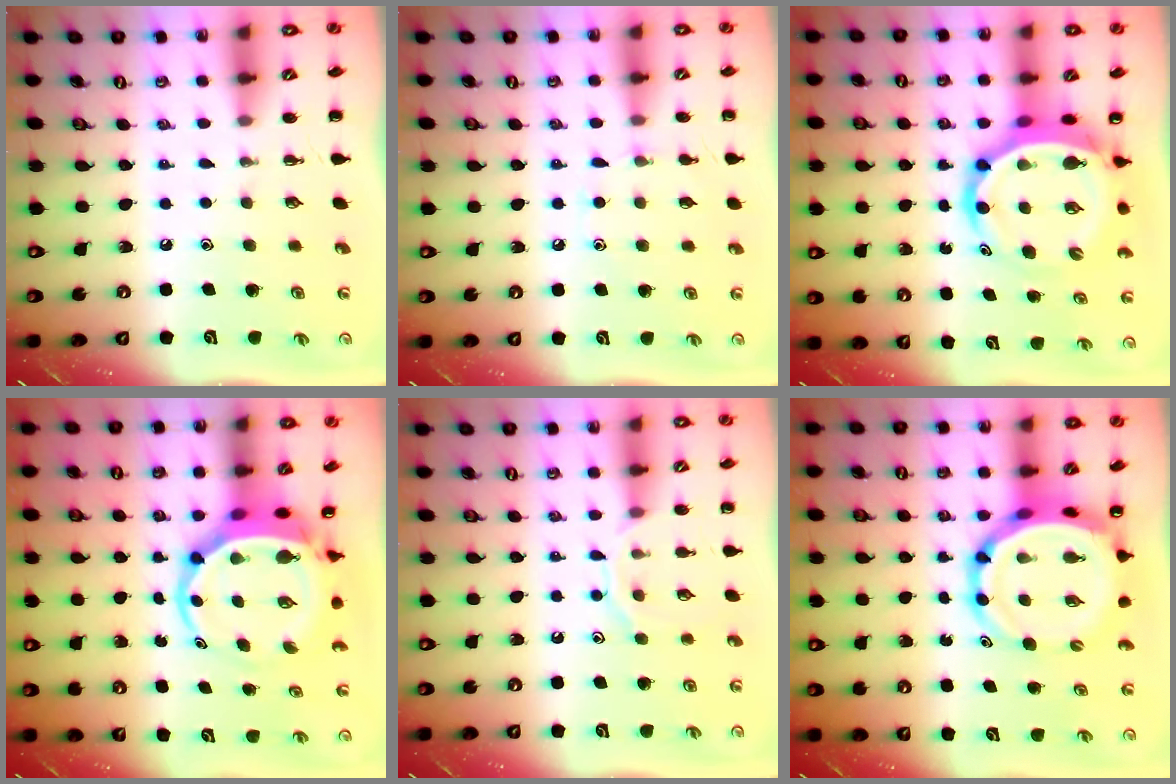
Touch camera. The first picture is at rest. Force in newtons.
{"total": 6.7, "press": 6.4, "slide": 2.0}
{"total": 10.3, "press": 9.8, "slide": 3.2}
{"total": 7.1, "press": 6.9, "slide": 2.0}
{"total": 8.8, "press": 8.8, "slide": 0.6}
{"total": 11.4, "press": 10.9, "slide": 3.2}